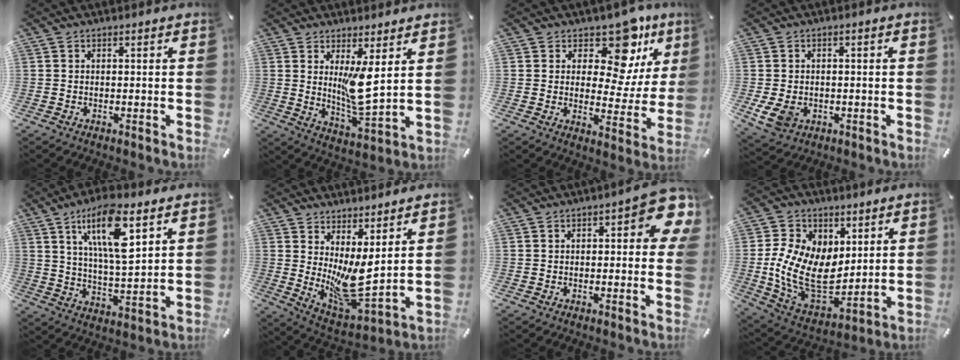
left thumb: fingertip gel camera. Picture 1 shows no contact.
{"total": 9.4, "force": [2.9, 2.3, 8.6], "torque": [-0.155, -0.037, 0.042]}
{"total": 14.1, "force": [8.5, 7.4, 8.5], "torque": [-0.116, -0.064, 0.146]}
{"total": 5.2, "force": [-1.2, 4.1, 3.0], "torque": [-0.068, -0.003, -0.024]}
{"total": 14.9, "force": [7.8, 4.6, 11.8], "torque": [-0.210, -0.016, 0.131]}
{"total": 10.4, "force": [2.5, 4.3, 9.1], "torque": [-0.158, -0.069, 0.052]}
{"total": 9.6, "force": [2.3, 3.8, 8.6], "torque": [-0.099, -0.017, 0.036]}
{"total": 16.6, "force": [1.6, 12.4, 10.9], "torque": [-0.245, -0.029, 0.034]}